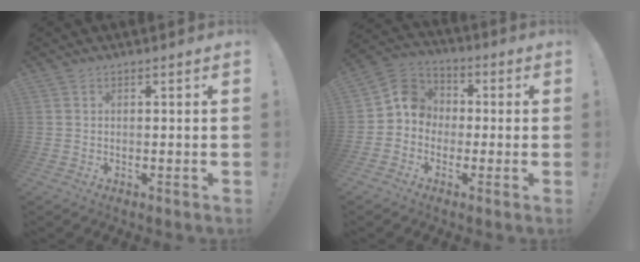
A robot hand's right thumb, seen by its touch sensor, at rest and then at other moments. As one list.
[{"total": 8.8, "force": [-1.2, 8.1, 3.1], "torque": [-0.045, 0.022, -0.017]}]